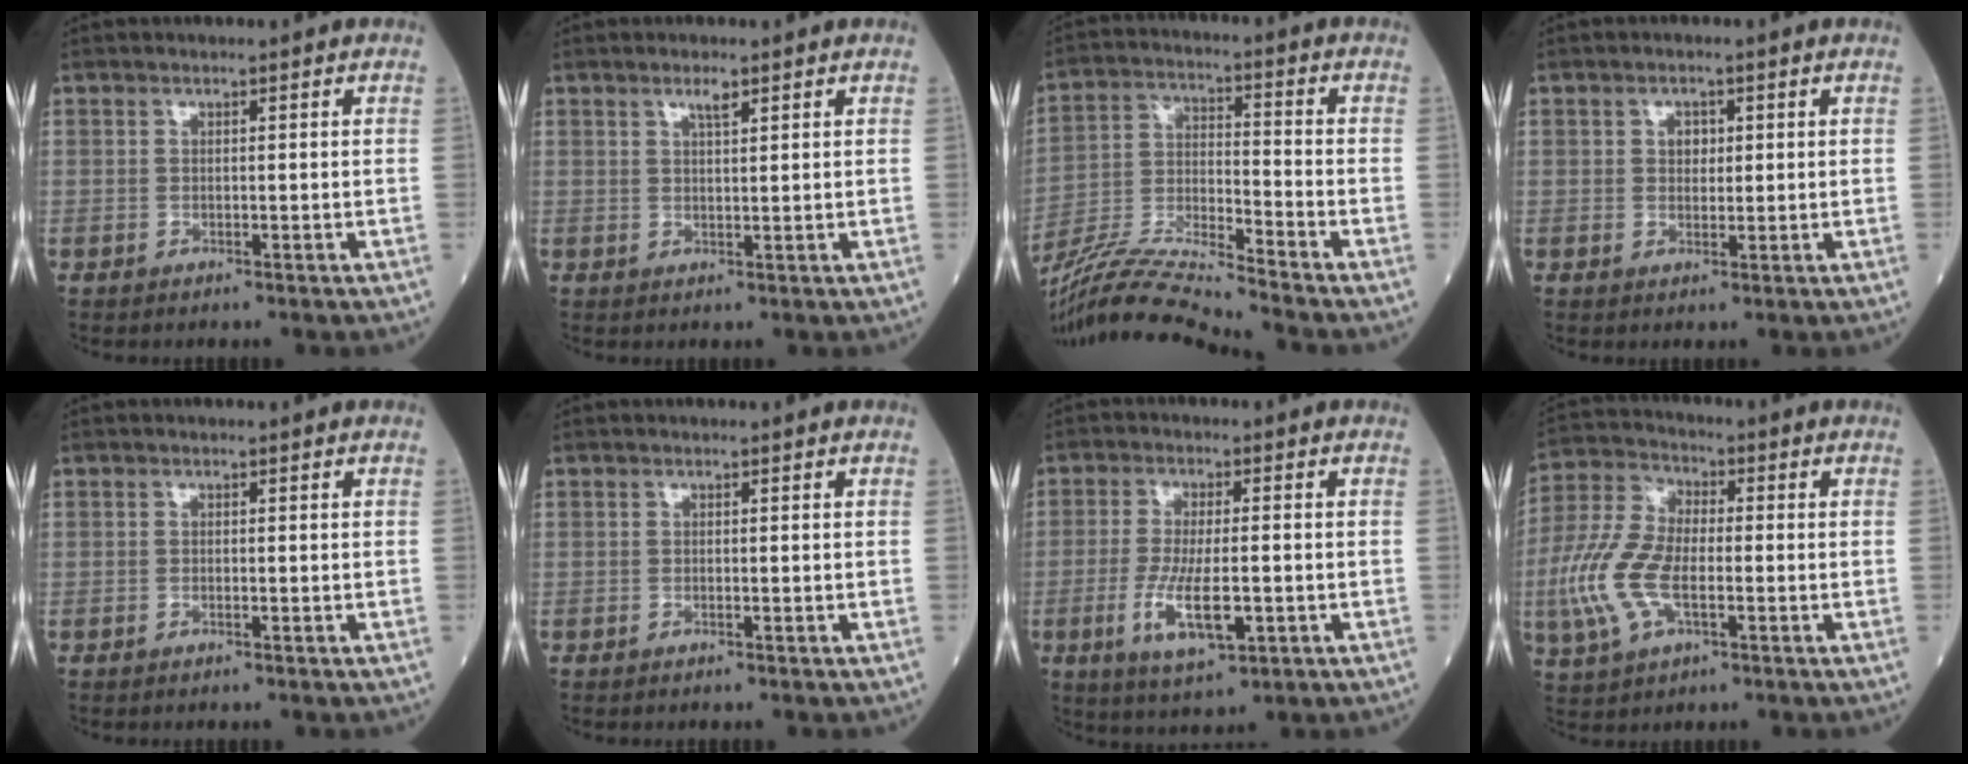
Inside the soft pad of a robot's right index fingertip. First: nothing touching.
{"total": 1.9, "force": [1.3, 0.3, 1.4], "torque": [-0.027, -0.001, 0.023]}
{"total": 13.4, "force": [-12.5, -2.5, 4.2], "torque": [-0.083, -0.003, -0.233]}
{"total": 2.0, "force": [0.5, 1.5, 1.2], "torque": [-0.015, 0.002, 0.007]}
{"total": 0.0}
{"total": 0.0}
{"total": 8.3, "force": [-2.2, 2.2, 7.7], "torque": [-0.153, -0.017, -0.037]}
{"total": 11.5, "force": [-2.4, 5.7, 9.7], "torque": [-0.236, 0.007, -0.050]}